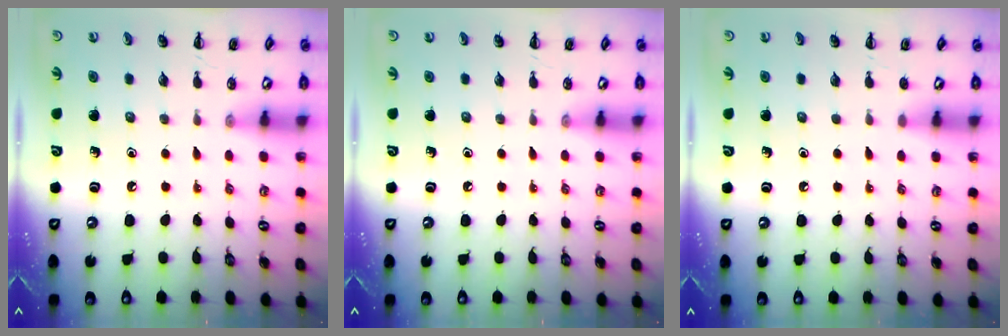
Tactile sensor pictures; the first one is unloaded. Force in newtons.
{"total": 0.0}
{"total": 1.9, "press": 1.9, "slide": 0.4}